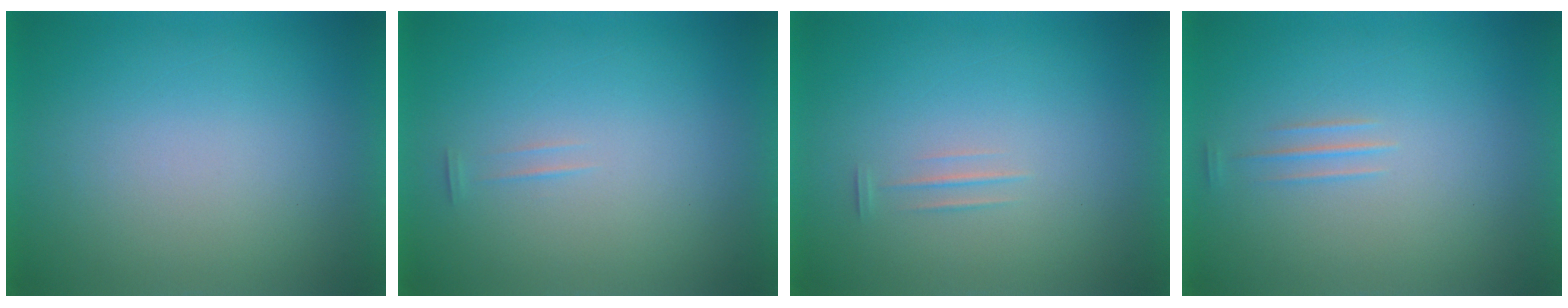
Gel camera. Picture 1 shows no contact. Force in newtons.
{"total": 1.3}
{"total": 1.6}
{"total": 1.1}